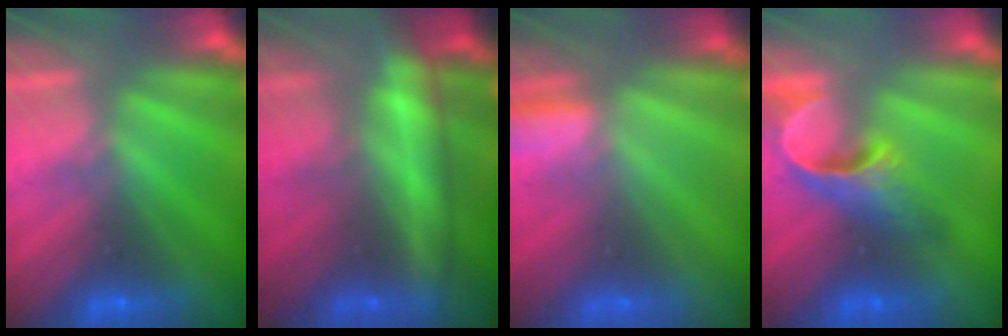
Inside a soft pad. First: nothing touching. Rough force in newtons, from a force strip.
{"total": 8.0}
{"total": 2.8}
{"total": 5.2}